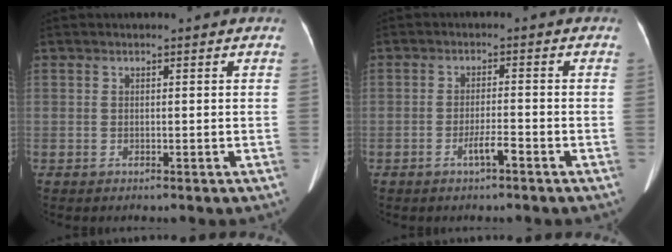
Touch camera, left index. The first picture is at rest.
{"total": 2.7, "force": [-1.7, 0.1, 2.1], "torque": [-0.038, -0.001, -0.035]}